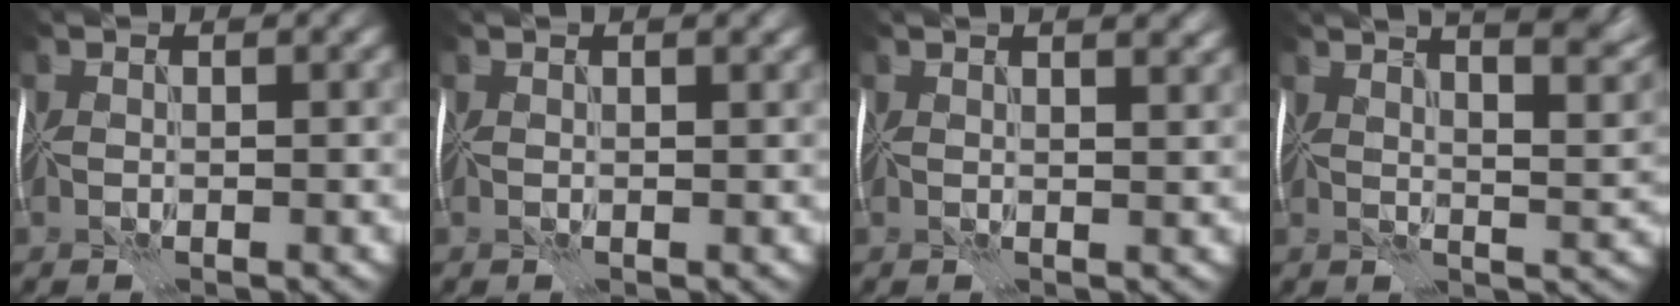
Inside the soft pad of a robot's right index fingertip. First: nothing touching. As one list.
[{"total": 1.8, "force": [1.2, 0.5, 1.2], "torque": [-0.008, 0.013, 0.001]}, {"total": 5.2, "force": [3.4, 2.1, 3.2], "torque": [-0.019, 0.035, 0.021]}, {"total": 12.9, "force": [8.2, 4.5, 8.9], "torque": [-0.091, 0.050, 0.081]}]